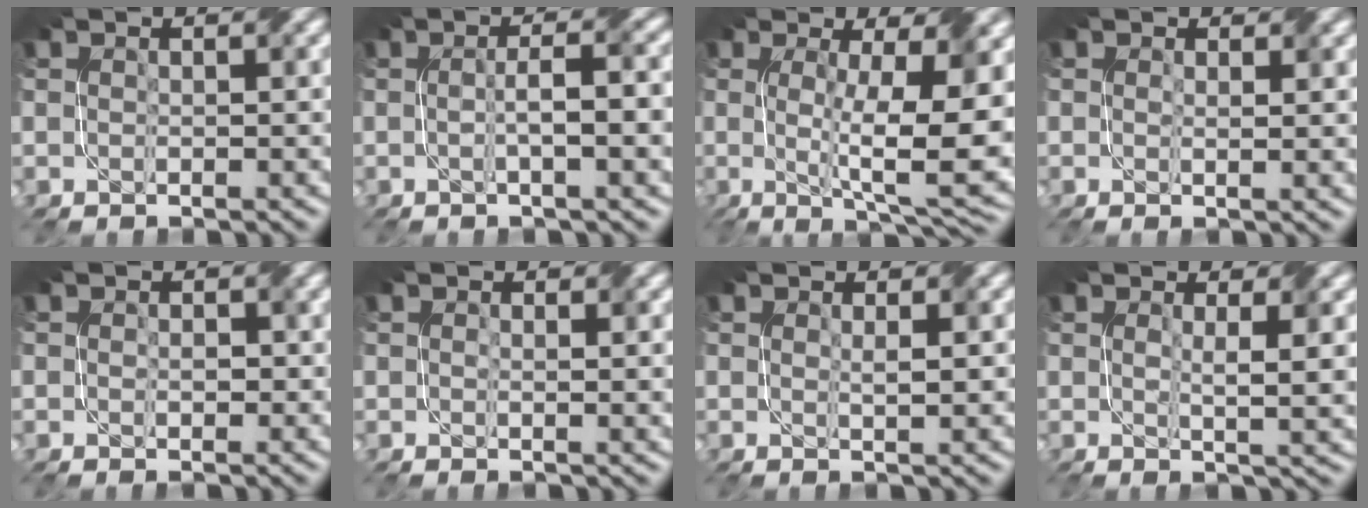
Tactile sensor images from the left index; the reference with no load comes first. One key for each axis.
{"total": 4.5, "fx": -0.1, "fy": 0.9, "fz": 4.4, "tx": -0.066, "ty": 0.007, "tz": -0.003}
{"total": 11.3, "fx": 0.3, "fy": 2.7, "fz": 11.0, "tx": -0.161, "ty": -0.010, "tz": 0.007}
{"total": 1.5, "fx": 0.6, "fy": 0.2, "fz": 1.4, "tx": -0.021, "ty": -0.003, "tz": 0.010}
{"total": 1.3, "fx": -0.1, "fy": 0.7, "fz": 1.1, "tx": -0.016, "ty": -0.001, "tz": 0.000}
{"total": 1.5, "fx": 0.5, "fy": 0.3, "fz": 1.4, "tx": -0.021, "ty": -0.004, "tz": 0.010}
{"total": 1.4, "fx": 0.4, "fy": 0.1, "fz": 1.4, "tx": -0.021, "ty": 0.000, "tz": 0.007}
{"total": 3.4, "fx": 1.0, "fy": 0.6, "fz": 3.2, "tx": -0.049, "ty": -0.007, "tz": 0.016}